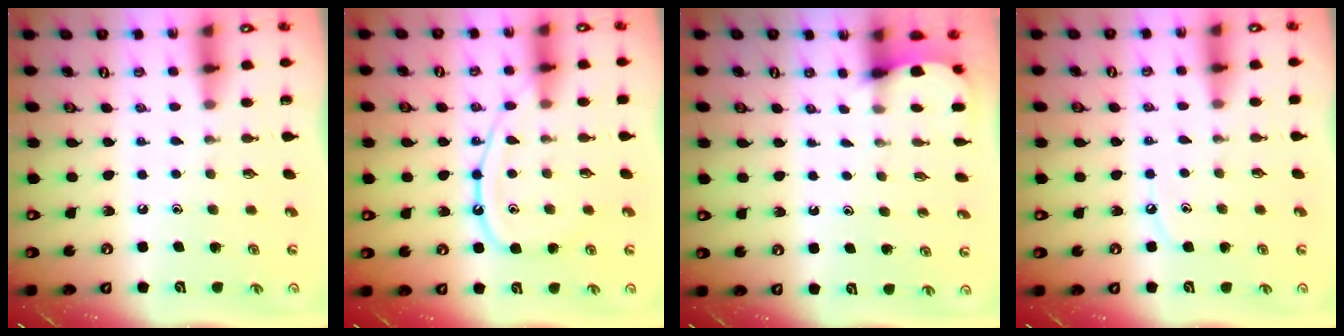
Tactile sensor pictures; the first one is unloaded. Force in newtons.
{"total": 11.1, "press": 11.1, "slide": 1.2}
{"total": 2.6, "press": 2.6, "slide": 0.3}
{"total": 4.7, "press": 4.7, "slide": 0.6}